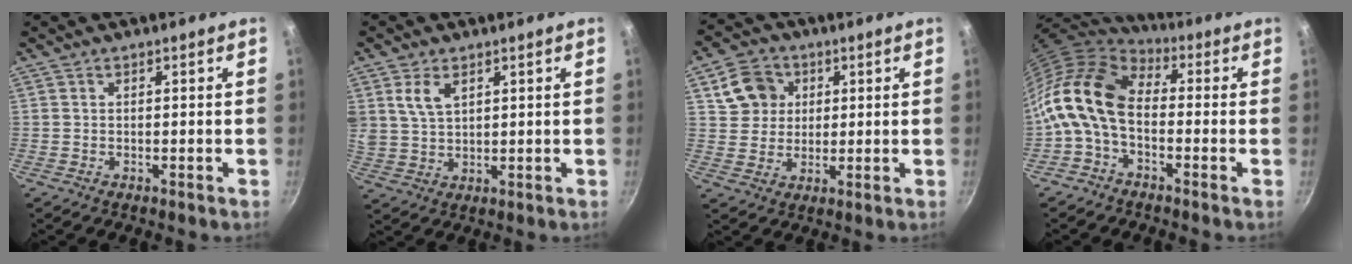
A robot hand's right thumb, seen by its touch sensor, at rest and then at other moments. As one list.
[{"total": 5.6, "force": [2.6, 3.2, 3.7], "torque": [-0.064, -0.010, 0.056]}, {"total": 8.4, "force": [3.0, 7.2, 3.1], "torque": [-0.030, 0.005, 0.052]}, {"total": 13.7, "force": [-1.8, 8.4, 10.7], "torque": [-0.197, 0.029, -0.056]}]